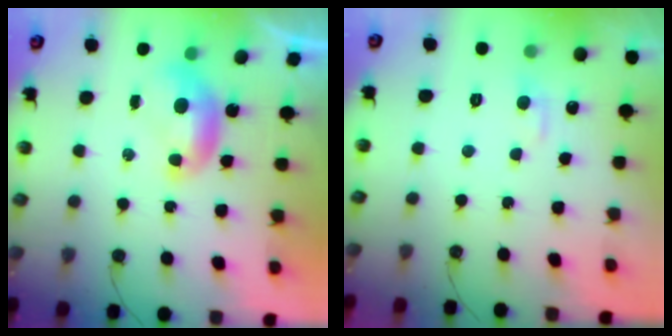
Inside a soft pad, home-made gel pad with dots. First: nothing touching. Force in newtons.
{"total": 1.1, "press": 0.8, "slide": 0.8}